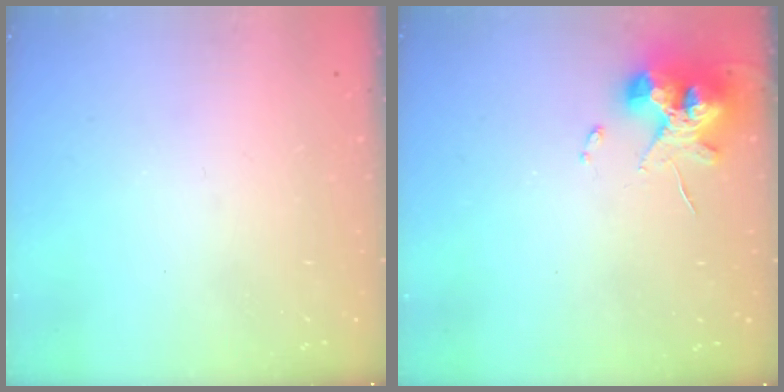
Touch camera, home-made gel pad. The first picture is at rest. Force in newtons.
{"total": 12.3, "press": 12.1, "slide": 2.0}